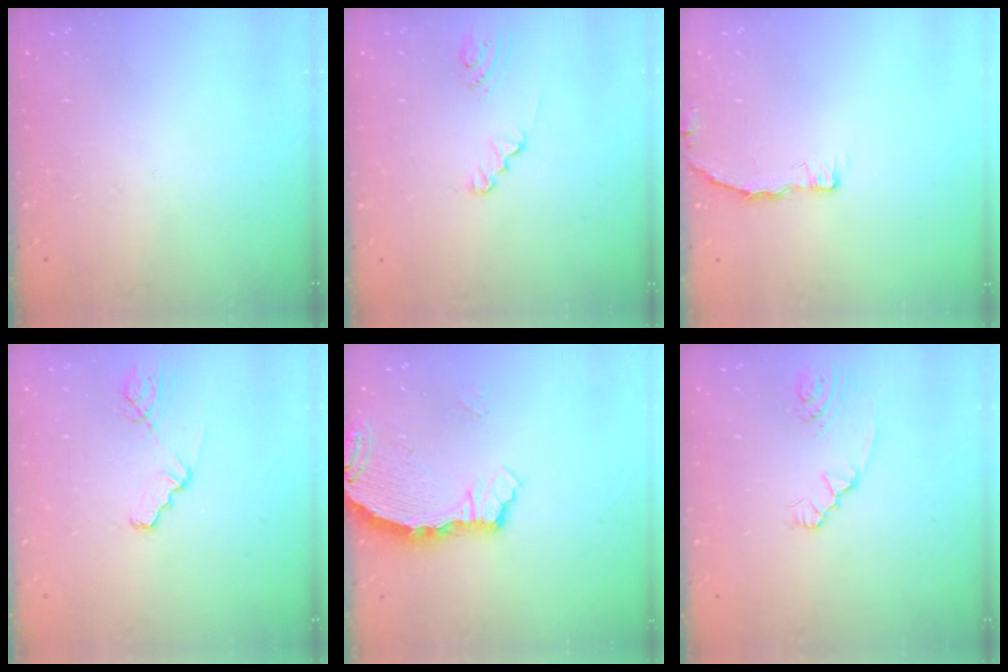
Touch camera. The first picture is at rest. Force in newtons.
{"total": 2.1, "press": 2.1, "slide": 0.2}
{"total": 2.9, "press": 2.9, "slide": 0.3}
{"total": 2.1, "press": 2.1, "slide": 0.2}
{"total": 3.9, "press": 3.9, "slide": 0.4}
{"total": 1.7, "press": 1.7, "slide": 0.3}